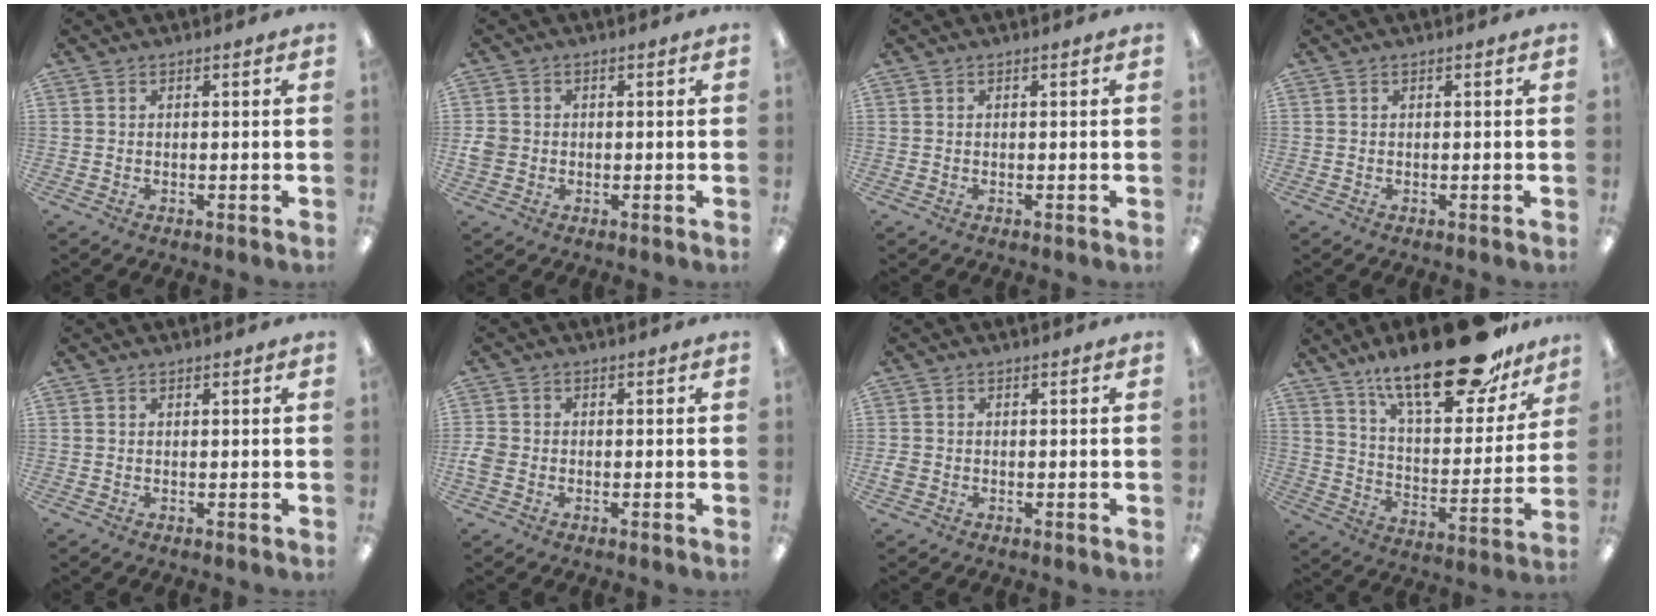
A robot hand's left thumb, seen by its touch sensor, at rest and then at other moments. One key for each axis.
{"total": 2.9, "fx": -0.2, "fy": 2.8, "fz": 0.8, "tx": -0.007, "ty": 0.002, "tz": -0.006}
{"total": 0.0}
{"total": 0.0}
{"total": 0.5, "fx": 0.5, "fy": 0.0, "fz": 0.2, "tx": 0.002, "ty": -0.002, "tz": 0.006}
{"total": 3.0, "fx": -0.8, "fy": 2.4, "fz": 1.6, "tx": -0.030, "ty": 0.004, "tz": -0.015}
{"total": 1.5, "fx": -0.3, "fy": 1.3, "fz": 0.7, "tx": -0.011, "ty": 0.003, "tz": -0.005}
{"total": 25.8, "fx": 18.6, "fy": 8.8, "fz": 15.5, "tx": -0.228, "ty": -0.119, "tz": 0.305}